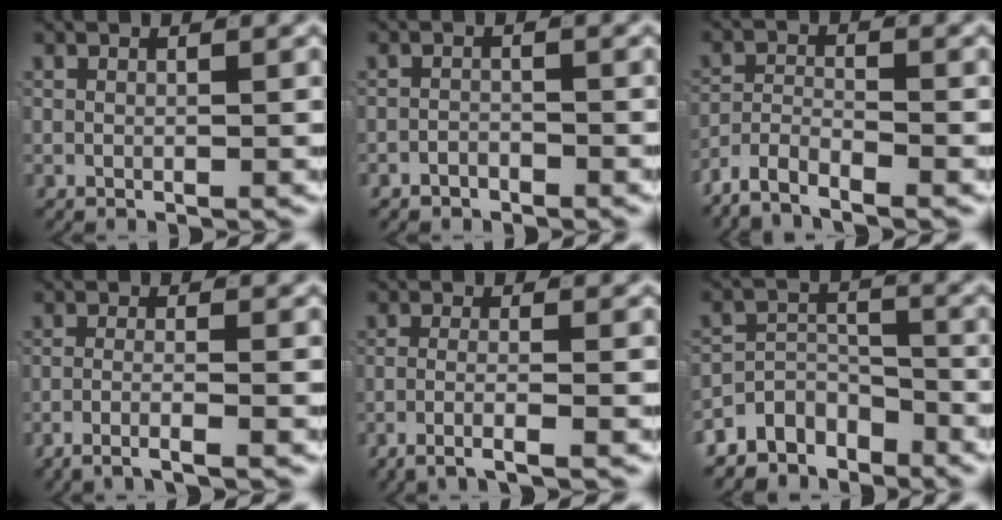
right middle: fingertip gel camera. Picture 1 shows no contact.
{"total": 1.6, "force": [-1.5, 0.5, 0.0], "torque": [0.005, -0.003, -0.025]}
{"total": 4.2, "force": [-3.5, 1.6, 1.8], "torque": [-0.028, -0.004, -0.068]}
{"total": 3.2, "force": [-2.6, 0.1, 1.9], "torque": [-0.037, -0.009, -0.043]}
{"total": 3.3, "force": [-2.4, 0.1, 2.2], "torque": [-0.046, -0.011, -0.039]}
{"total": 7.5, "force": [-5.5, 4.4, 2.6], "torque": [-0.026, -0.010, -0.101]}